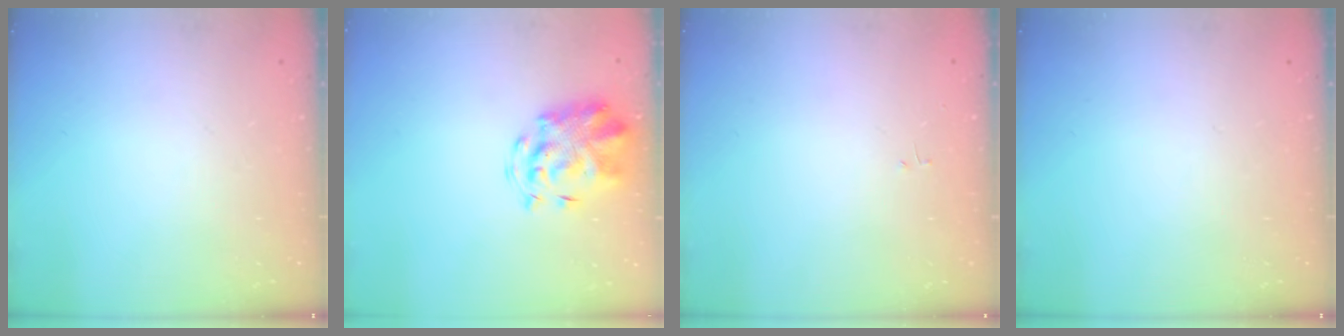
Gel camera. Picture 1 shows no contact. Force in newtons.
{"total": 3.8, "press": 3.7, "slide": 1.2}
{"total": 0.0}
{"total": 0.0}